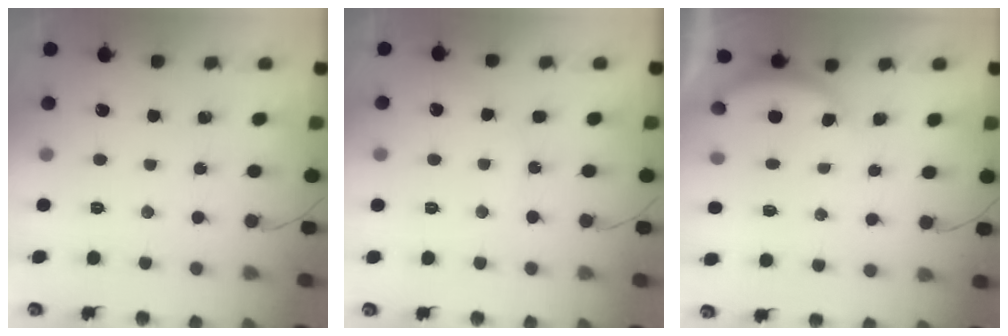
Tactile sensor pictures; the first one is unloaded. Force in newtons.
{"total": 4.8, "press": 4.8, "slide": 0.4}
{"total": 2.5, "press": 2.4, "slide": 0.6}